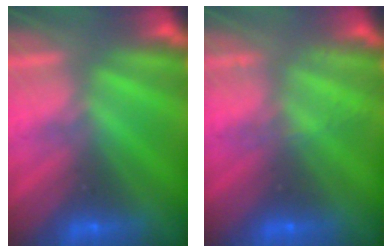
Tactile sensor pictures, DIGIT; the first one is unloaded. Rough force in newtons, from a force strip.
{"total": 2.1}